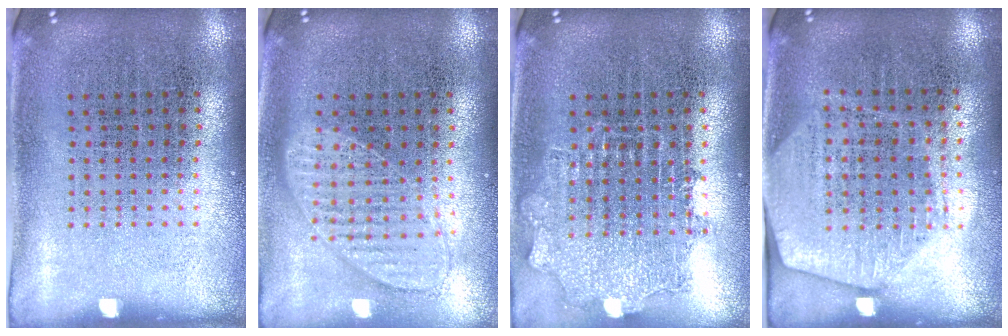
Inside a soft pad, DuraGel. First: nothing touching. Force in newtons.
{"total": 1.0, "press": 1.0, "slide": 0.2}
{"total": 1.2, "press": 1.2, "slide": 0.3}
{"total": 1.9, "press": 1.7, "slide": 0.9}